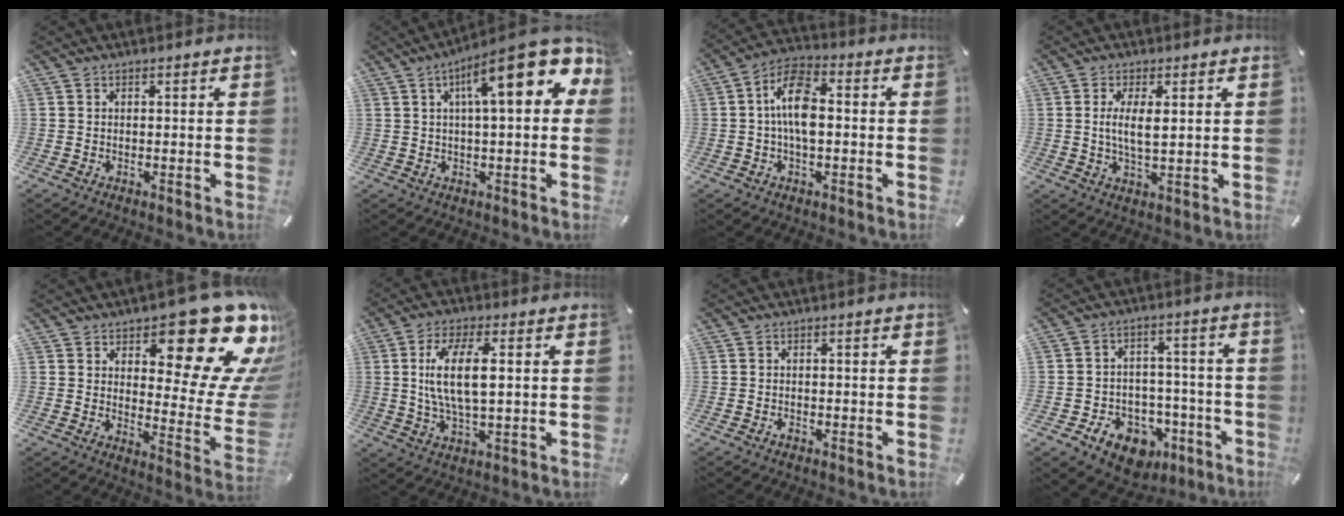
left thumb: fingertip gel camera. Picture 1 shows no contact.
{"total": 18.2, "force": [7.1, 5.0, 15.9], "torque": [-0.234, -0.033, 0.104]}
{"total": 9.9, "force": [-0.5, 4.8, 8.6], "torque": [-0.161, 0.009, -0.008]}
{"total": 5.8, "force": [1.1, 1.8, 5.4], "torque": [-0.105, -0.003, 0.013]}
{"total": 22.8, "force": [14.2, 9.0, 15.3], "torque": [-0.176, -0.111, 0.227]}
{"total": 10.7, "force": [1.9, 3.7, 9.8], "torque": [-0.205, -0.004, 0.023]}
{"total": 0.7, "force": [-0.5, 0.3, 0.3], "torque": [-0.008, 0.000, -0.010]}
{"total": 10.2, "force": [-5.6, 7.7, 3.7], "torque": [-0.049, 0.038, -0.089]}